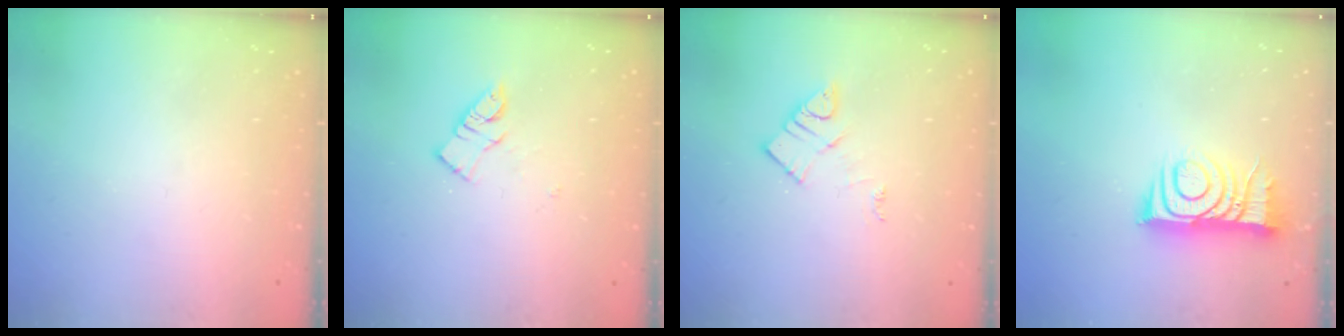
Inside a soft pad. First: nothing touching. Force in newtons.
{"total": 9.1, "press": 9.1, "slide": 0.4}
{"total": 8.2, "press": 8.2, "slide": 0.5}
{"total": 9.6, "press": 9.6, "slide": 0.7}